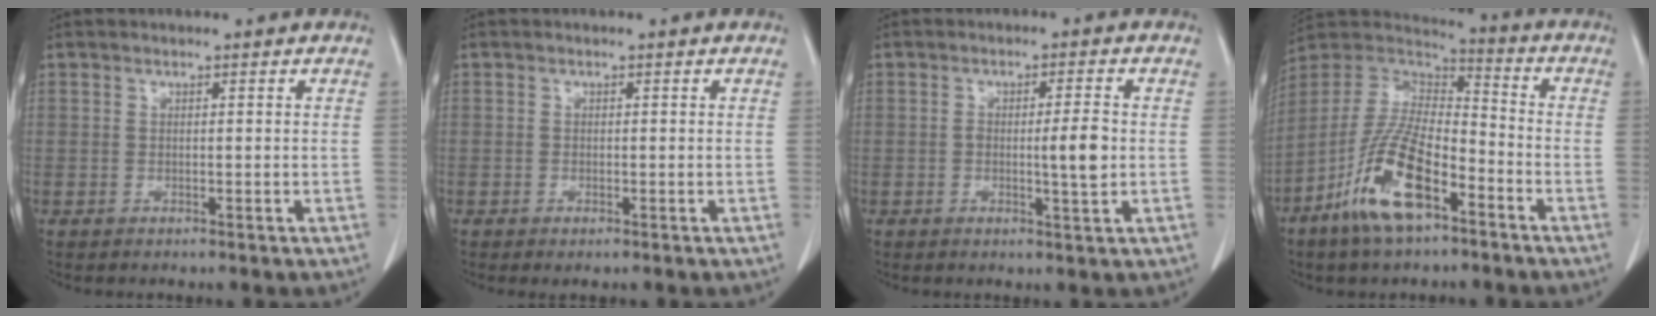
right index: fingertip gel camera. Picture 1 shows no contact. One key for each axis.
{"total": 0.8, "fx": -0.5, "fy": 0.2, "fz": 0.6, "tx": -0.009, "ty": -0.002, "tz": -0.006}
{"total": 4.3, "fx": -0.3, "fy": 0.5, "fz": 4.3, "tx": -0.066, "ty": -0.001, "tz": -0.004}
{"total": 14.6, "fx": -7.5, "fy": 4.8, "fz": 11.6, "tx": -0.237, "ty": 0.000, "tz": -0.140}